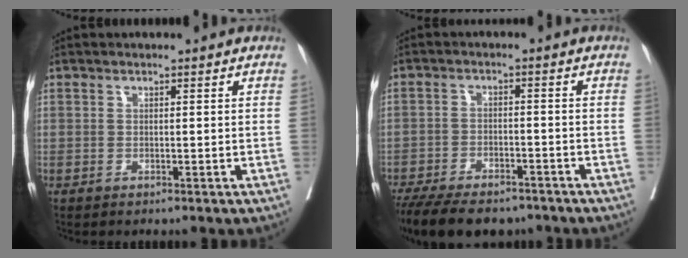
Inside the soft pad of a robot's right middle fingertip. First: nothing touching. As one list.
[{"total": 15.1, "force": [-12.1, 5.6, 7.2], "torque": [-0.161, -0.018, -0.178]}]